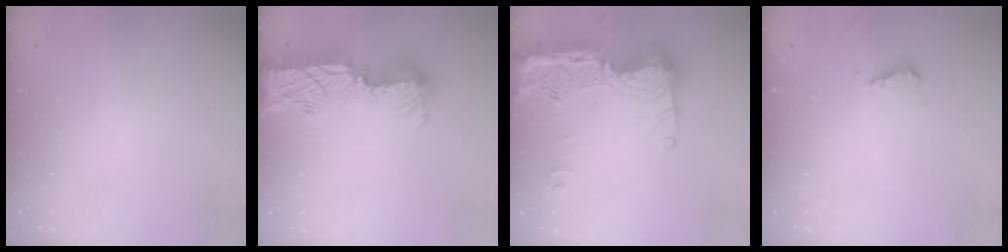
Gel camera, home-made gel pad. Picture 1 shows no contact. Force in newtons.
{"total": 17.8, "press": 17.8, "slide": 1.2}
{"total": 23.2, "press": 23.1, "slide": 2.1}
{"total": 3.7, "press": 3.6, "slide": 1.0}